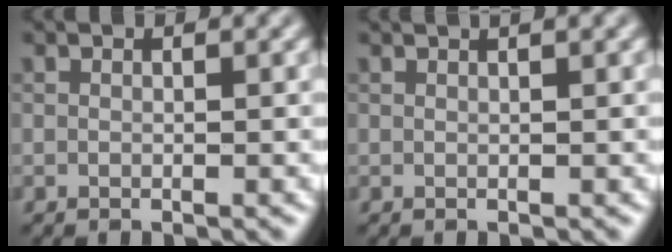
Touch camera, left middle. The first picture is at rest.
{"total": 1.9, "force": [1.2, 0.7, 1.2], "torque": [-0.006, -0.002, 0.000]}